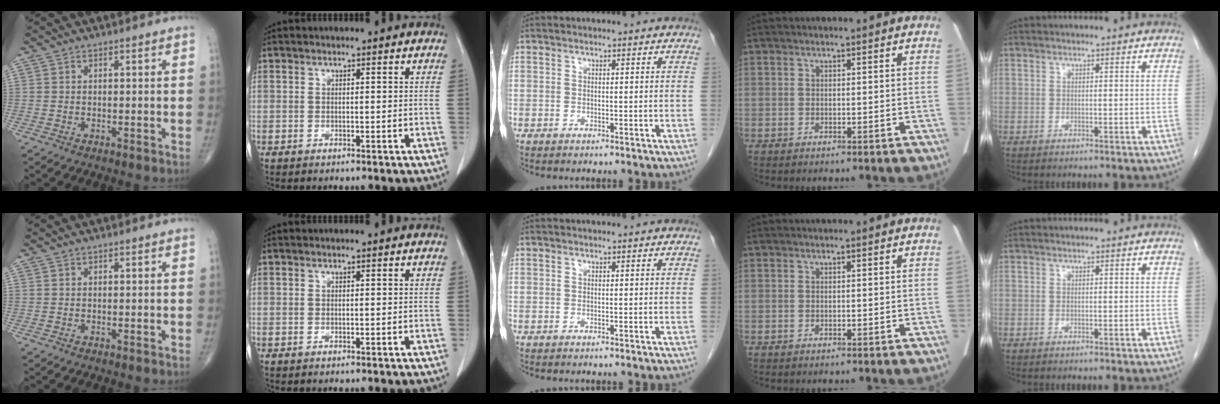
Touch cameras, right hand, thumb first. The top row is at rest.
{}